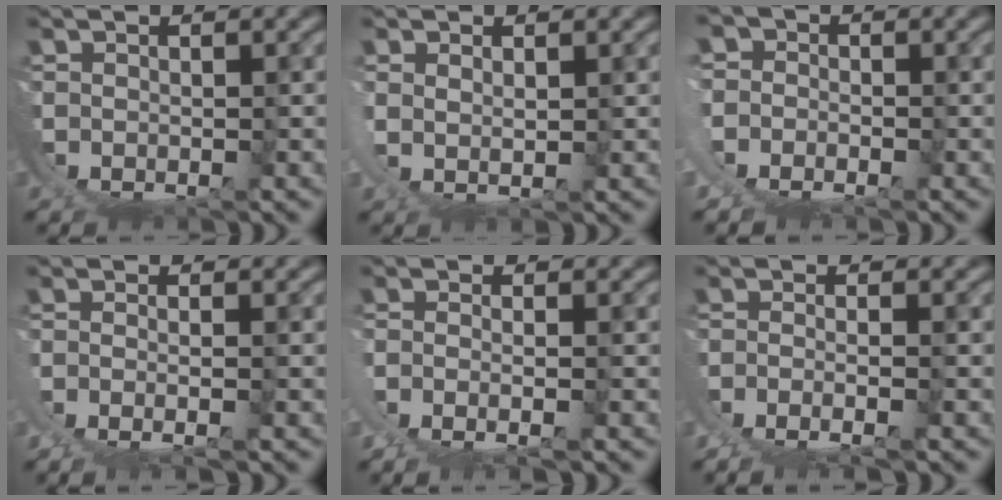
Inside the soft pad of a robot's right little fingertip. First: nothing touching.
{"total": 2.6, "force": [2.1, 0.2, 1.6], "torque": [-0.036, -0.004, 0.042]}
{"total": 4.2, "force": [0.3, 4.0, 1.2], "torque": [-0.034, -0.005, -0.003]}
{"total": 2.2, "force": [0.0, -0.1, 2.2], "torque": [-0.049, -0.012, 0.009]}
{"total": 2.5, "force": [0.3, 0.4, 2.5], "torque": [-0.061, -0.015, 0.015]}
{"total": 2.9, "force": [-0.6, 0.9, 2.7], "torque": [-0.056, -0.016, -0.002]}